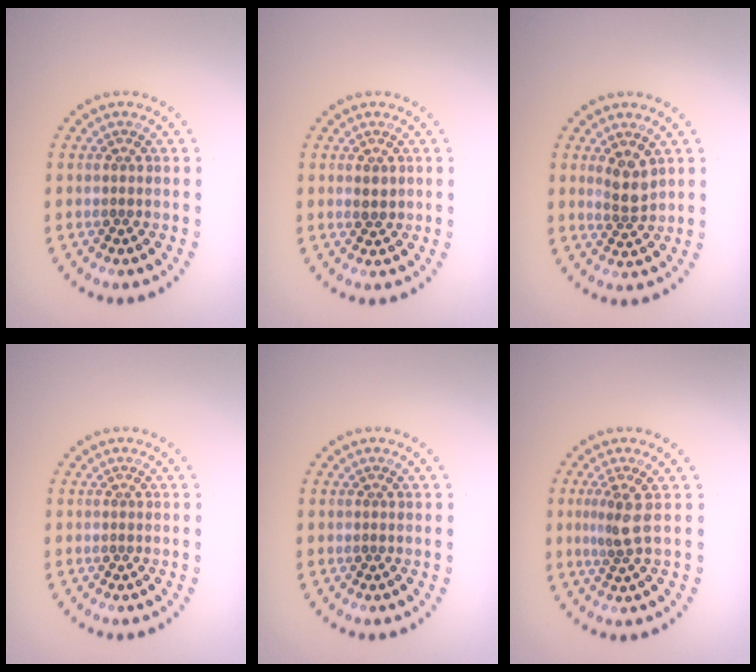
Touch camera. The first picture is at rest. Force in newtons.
{"total": 0.9, "press": 0.9, "slide": 0.1}
{"total": 2.2, "press": 1.7, "slide": 1.3}
{"total": 0.0}
{"total": 0.0}
{"total": 2.4, "press": 1.7, "slide": 1.7}